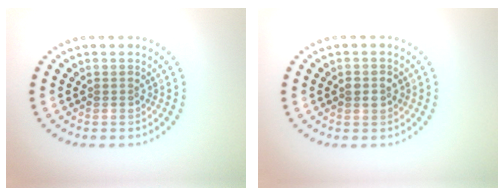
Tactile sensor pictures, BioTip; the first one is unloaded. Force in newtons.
{"total": 1.9, "press": 1.9, "slide": 0.1}